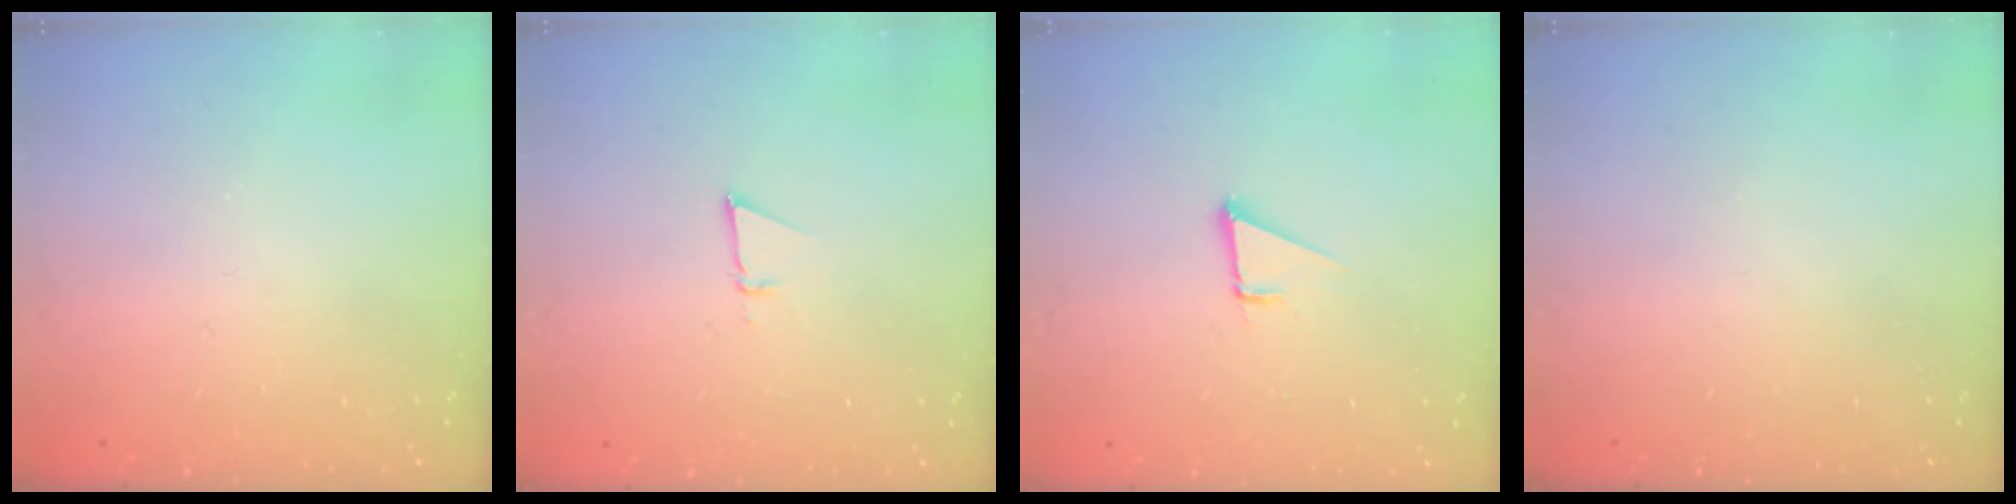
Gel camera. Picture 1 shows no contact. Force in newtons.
{"total": 3.0, "press": 2.9, "slide": 0.8}
{"total": 1.9, "press": 1.9, "slide": 0.1}
{"total": 0.0}